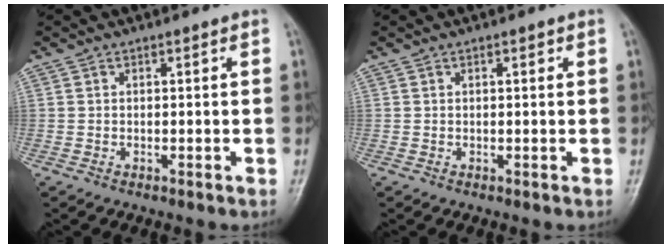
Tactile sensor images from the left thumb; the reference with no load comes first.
{"total": 1.2, "force": [0.4, 0.5, 1.0], "torque": [-0.012, 0.003, 0.003]}